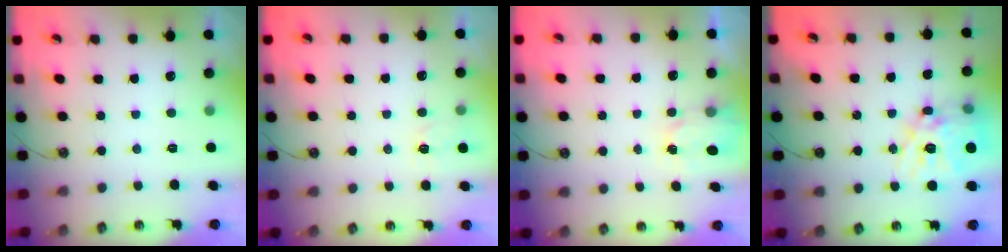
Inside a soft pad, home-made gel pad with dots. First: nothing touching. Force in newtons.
{"total": 3.9, "press": 3.9, "slide": 0.6}
{"total": 2.6, "press": 2.6, "slide": 0.4}
{"total": 17.6, "press": 17.5, "slide": 1.8}